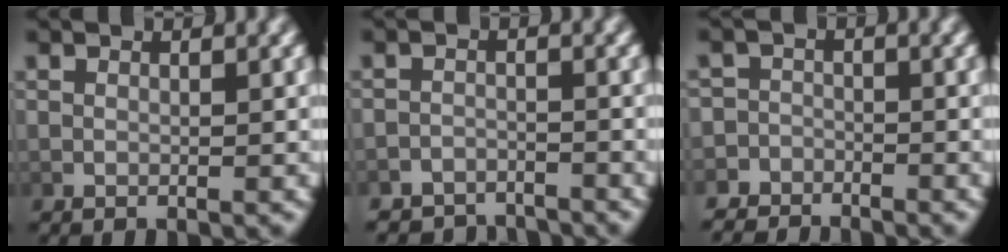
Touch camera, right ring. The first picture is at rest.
{"total": 5.1, "force": [-4.9, 1.4, 0.0], "torque": [0.013, -0.015, -0.082]}
{"total": 4.3, "force": [-3.9, 1.8, -0.3], "torque": [0.011, -0.017, -0.068]}